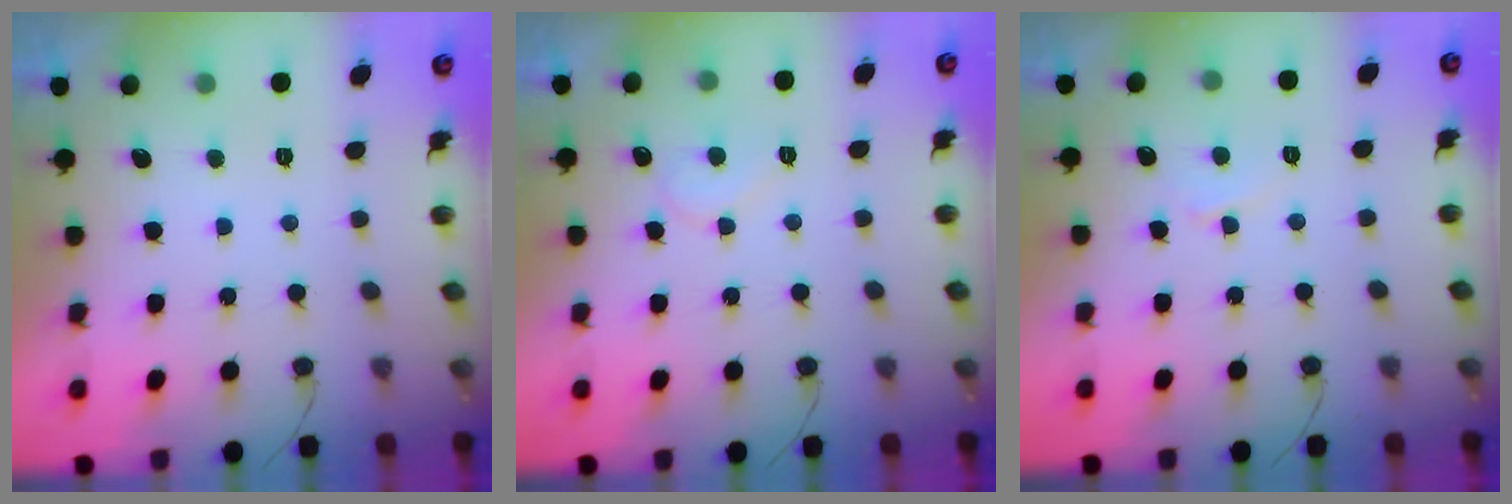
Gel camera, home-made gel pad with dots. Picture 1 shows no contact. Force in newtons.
{"total": 5.7, "press": 5.7, "slide": 0.6}
{"total": 3.7, "press": 3.7, "slide": 0.4}